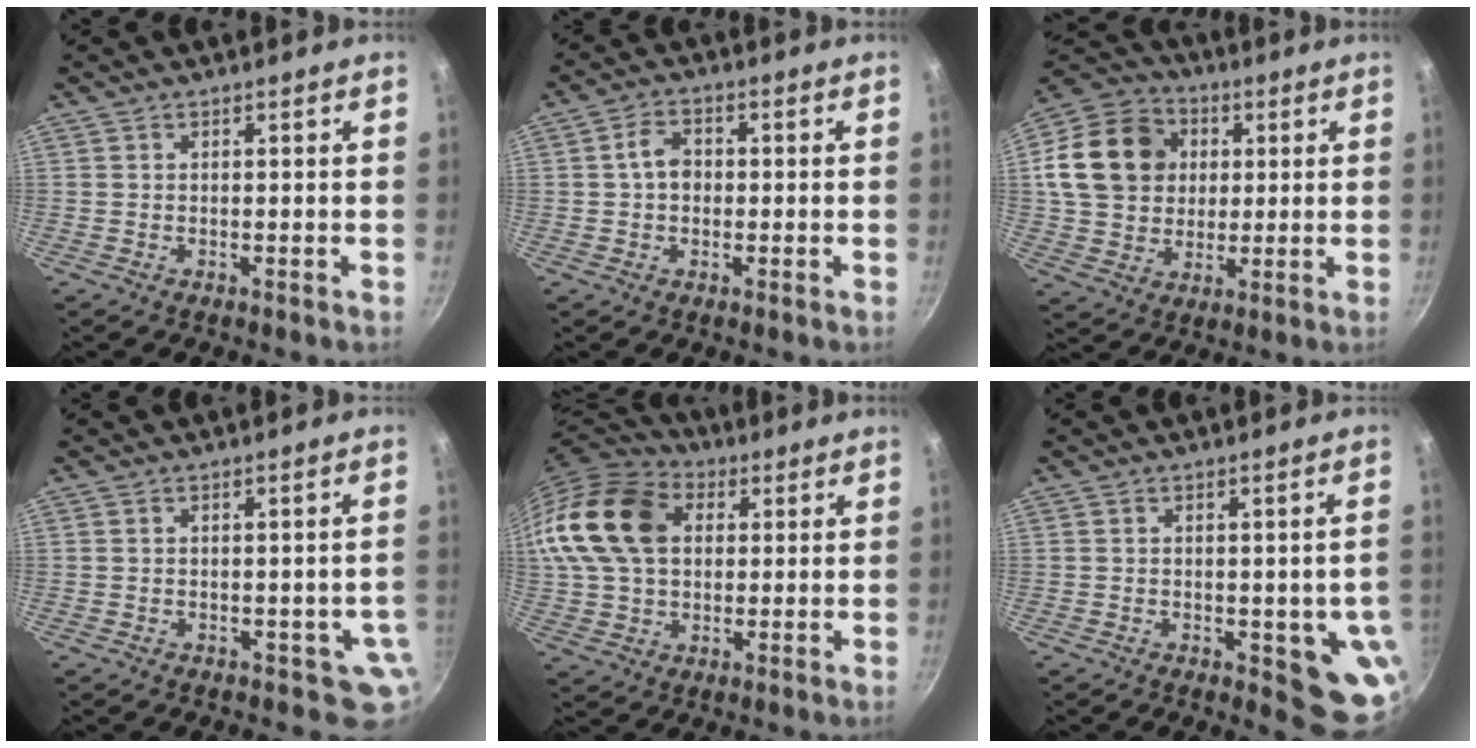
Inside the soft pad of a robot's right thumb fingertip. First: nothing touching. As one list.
[{"total": 4.5, "force": [0.0, 3.4, 3.0], "torque": [-0.039, 0.015, -0.005]}, {"total": 17.9, "force": [3.2, 14.8, 9.5], "torque": [-0.154, 0.021, 0.052]}, {"total": 4.2, "force": [-0.9, 3.0, 2.9], "torque": [-0.015, 0.005, -0.008]}, {"total": 18.9, "force": [4.2, 13.5, 12.5], "torque": [-0.229, 0.019, 0.066]}, {"total": 9.4, "force": [-1.8, 4.1, 8.3], "torque": [-0.066, -0.007, -0.020]}]